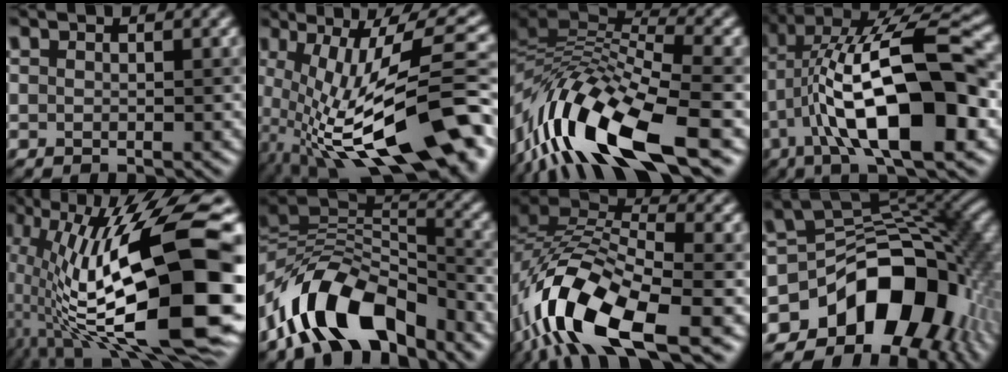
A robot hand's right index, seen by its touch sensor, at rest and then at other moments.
{"total": 15.8, "force": [-3.1, 4.8, 14.7], "torque": [-0.233, 0.015, -0.052]}
{"total": 13.5, "force": [-5.8, 4.6, 11.3], "torque": [-0.213, 0.012, -0.103]}
{"total": 14.5, "force": [-2.3, 5.0, 13.4], "torque": [-0.227, 0.021, -0.047]}
{"total": 18.8, "force": [-1.7, 7.1, 17.3], "torque": [-0.297, 0.017, -0.039]}
{"total": 10.7, "force": [-6.2, 5.1, 7.1], "torque": [-0.109, 0.012, -0.115]}
{"total": 12.7, "force": [-6.7, 4.8, 9.6], "torque": [-0.187, -0.002, -0.135]}
{"total": 14.1, "force": [-6.1, 9.3, 8.7], "torque": [-0.121, -0.002, -0.112]}